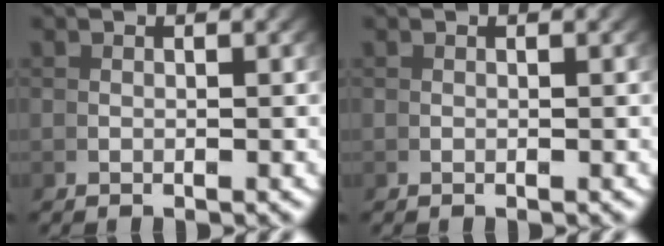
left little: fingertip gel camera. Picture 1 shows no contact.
{"total": 0.0}